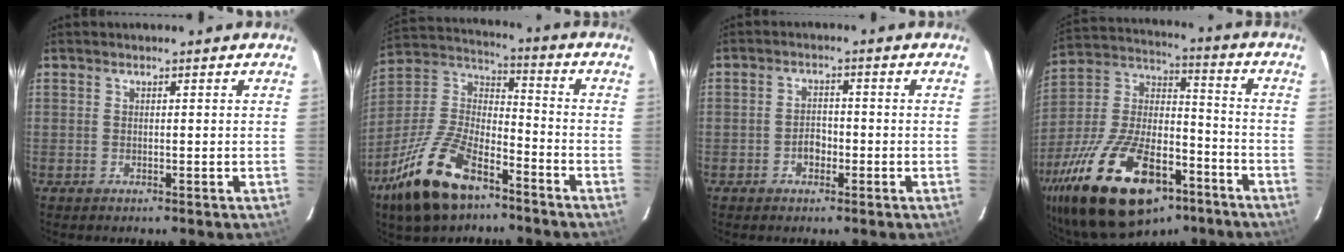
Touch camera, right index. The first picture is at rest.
{"total": 19.6, "force": [-12.0, 8.8, 12.7], "torque": [-0.271, -0.007, -0.221]}
{"total": 2.9, "force": [-1.3, 2.1, 1.6], "torque": [-0.031, 0.008, -0.022]}
{"total": 29.1, "force": [-16.8, 13.9, 19.4], "torque": [-0.385, -0.006, -0.267]}